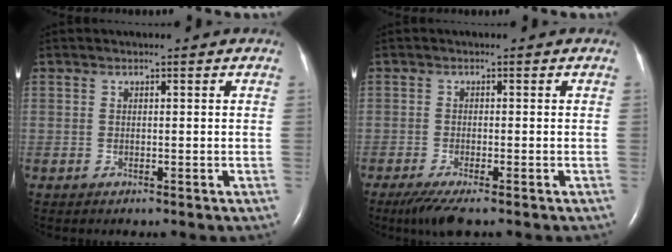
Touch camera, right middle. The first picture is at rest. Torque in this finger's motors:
{"motor_torque": [0.73, -0.68, 0.04, 0.07]}